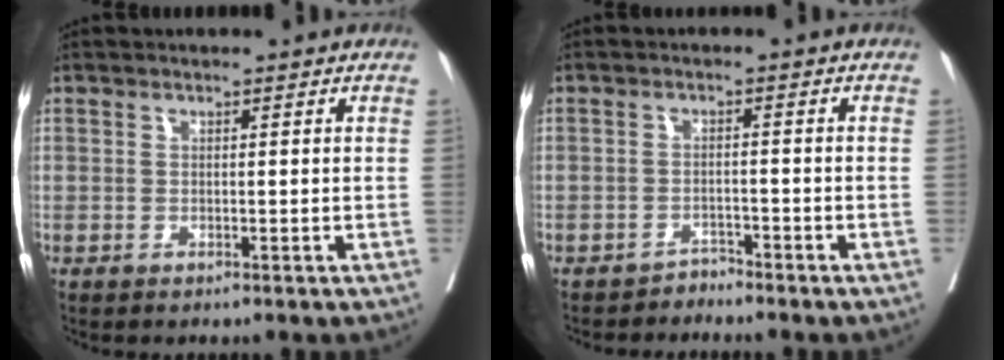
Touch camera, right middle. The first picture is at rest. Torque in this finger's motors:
{"motor_torque": [-0.38, -0.64, -0.27, -0.04]}